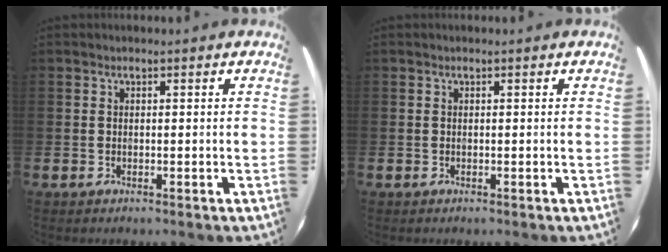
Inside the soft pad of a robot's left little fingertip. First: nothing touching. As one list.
[{"total": 0.0}]